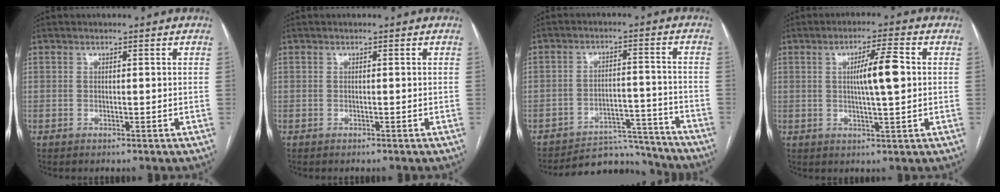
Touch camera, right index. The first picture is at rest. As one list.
[{"total": 0.0}, {"total": 10.9, "force": [-10.7, 2.3, -0.6], "torque": [0.026, 0.033, -0.156]}, {"total": 6.7, "force": [0.7, 0.5, 6.6], "torque": [-0.110, 0.008, 0.011]}]